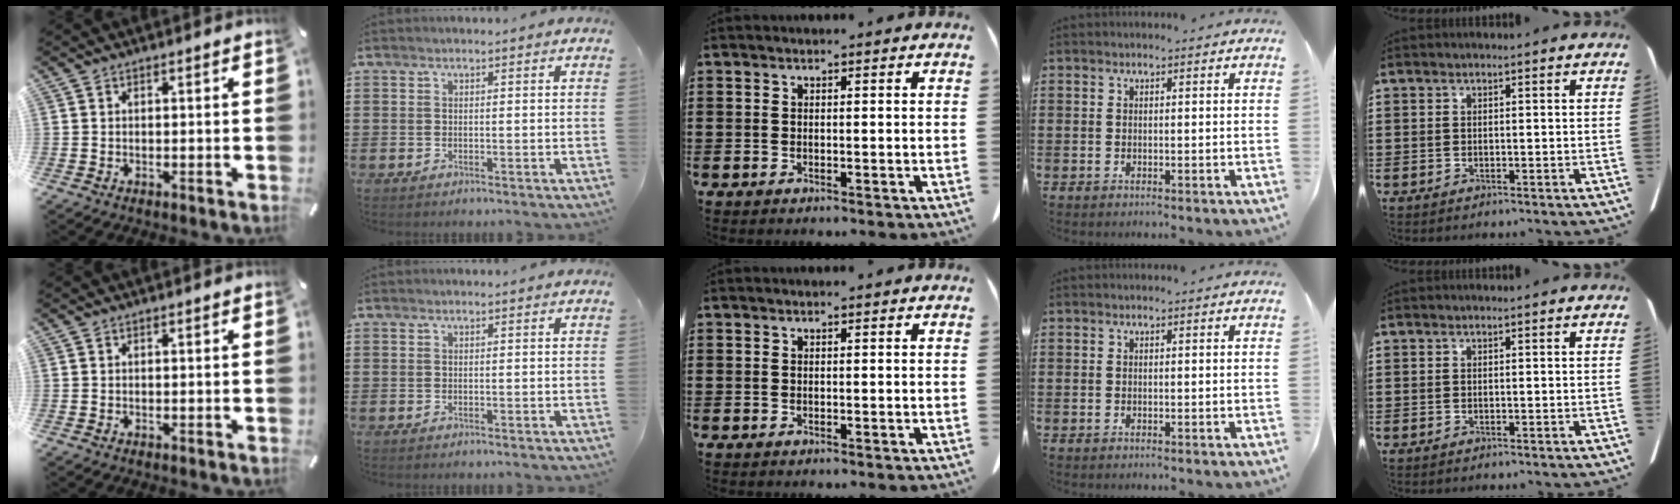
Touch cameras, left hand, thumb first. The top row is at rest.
{}